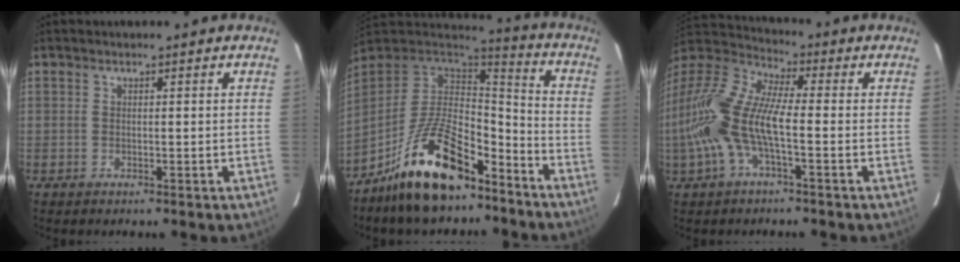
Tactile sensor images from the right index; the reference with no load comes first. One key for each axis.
{"total": 19.7, "fx": -12.9, "fy": 8.2, "fz": 12.5, "tx": -0.248, "ty": 0.005, "tz": -0.221}
{"total": 16.8, "fx": -3.7, "fy": 5.6, "fz": 15.5, "tx": -0.310, "ty": -0.004, "tz": -0.081}